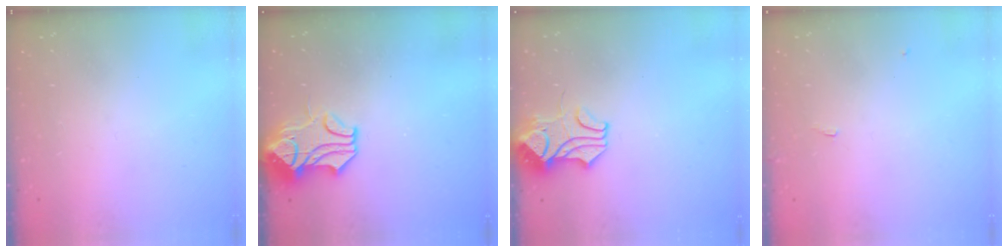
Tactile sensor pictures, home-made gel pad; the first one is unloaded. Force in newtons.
{"total": 2.1, "press": 1.5, "slide": 1.5}
{"total": 2.9, "press": 2.9, "slide": 0.6}
{"total": 1.6, "press": 1.6, "slide": 0.3}